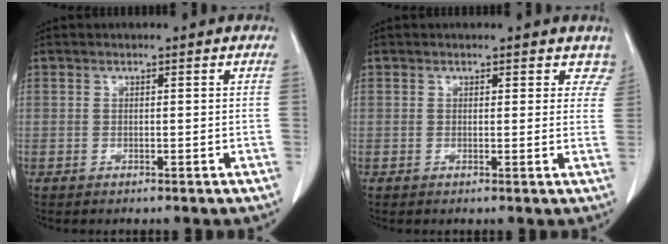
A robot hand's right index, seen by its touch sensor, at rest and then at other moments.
{"total": 3.6, "force": [3.0, 1.8, 0.6], "torque": [0.024, -0.006, 0.012]}